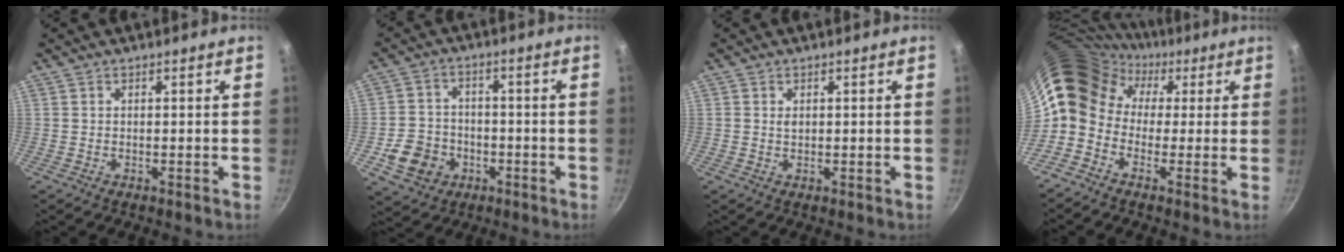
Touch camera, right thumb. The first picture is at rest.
{"total": 9.4, "force": [-3.2, 8.0, 3.9], "torque": [-0.051, 0.030, -0.054]}
{"total": 1.3, "force": [0.3, 0.9, 0.9], "torque": [-0.014, -0.001, 0.004]}
{"total": 12.4, "force": [1.0, 10.6, 6.3], "torque": [-0.095, 0.045, -0.010]}